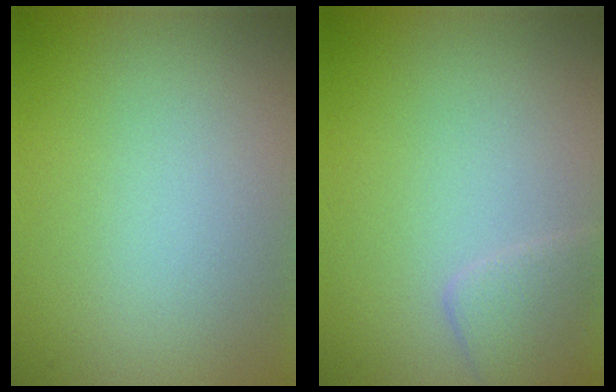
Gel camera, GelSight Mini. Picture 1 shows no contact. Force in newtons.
{"total": 2.2, "press": 2.2, "slide": 0.1}